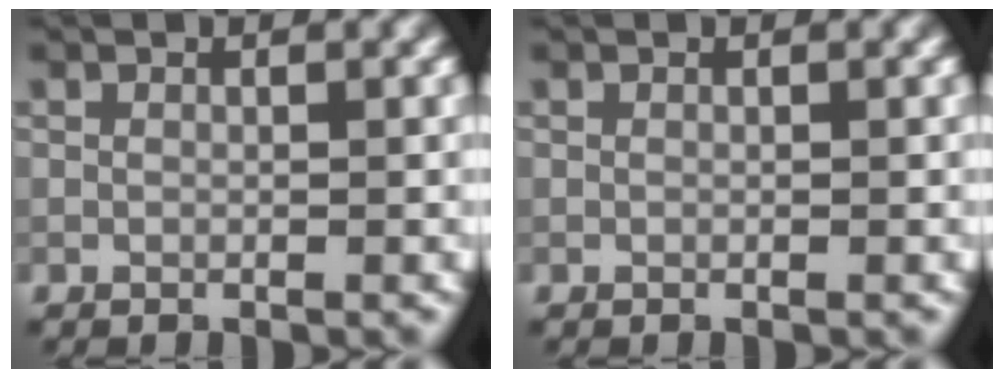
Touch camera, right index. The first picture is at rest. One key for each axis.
{"total": 0.0}